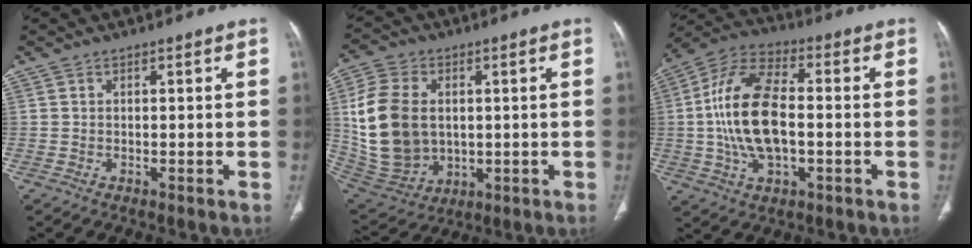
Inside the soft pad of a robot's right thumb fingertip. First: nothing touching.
{"total": 17.7, "force": [1.7, 12.8, 12.2], "torque": [-0.230, -0.006, 0.049]}
{"total": 16.8, "force": [-1.0, 8.5, 14.5], "torque": [-0.285, 0.022, -0.022]}